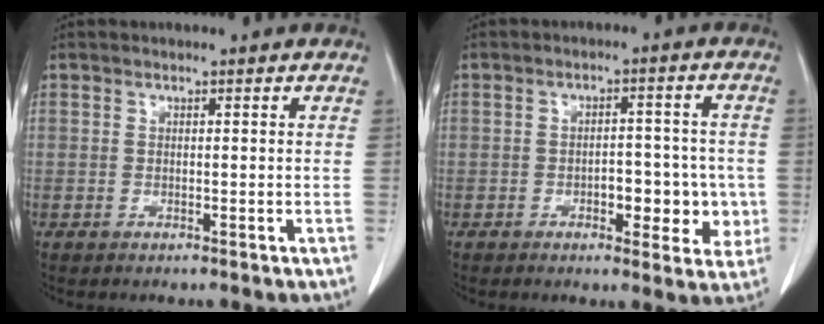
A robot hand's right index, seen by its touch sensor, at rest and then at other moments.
{"total": 7.0, "force": [-1.9, 3.4, 5.8], "torque": [-0.059, 0.013, -0.021]}